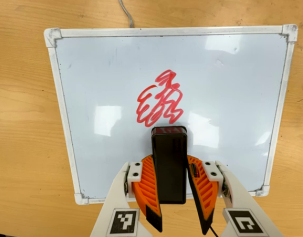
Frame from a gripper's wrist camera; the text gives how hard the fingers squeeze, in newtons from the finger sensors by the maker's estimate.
{"total": 7.9, "left": 7.1, "right": 8.7}